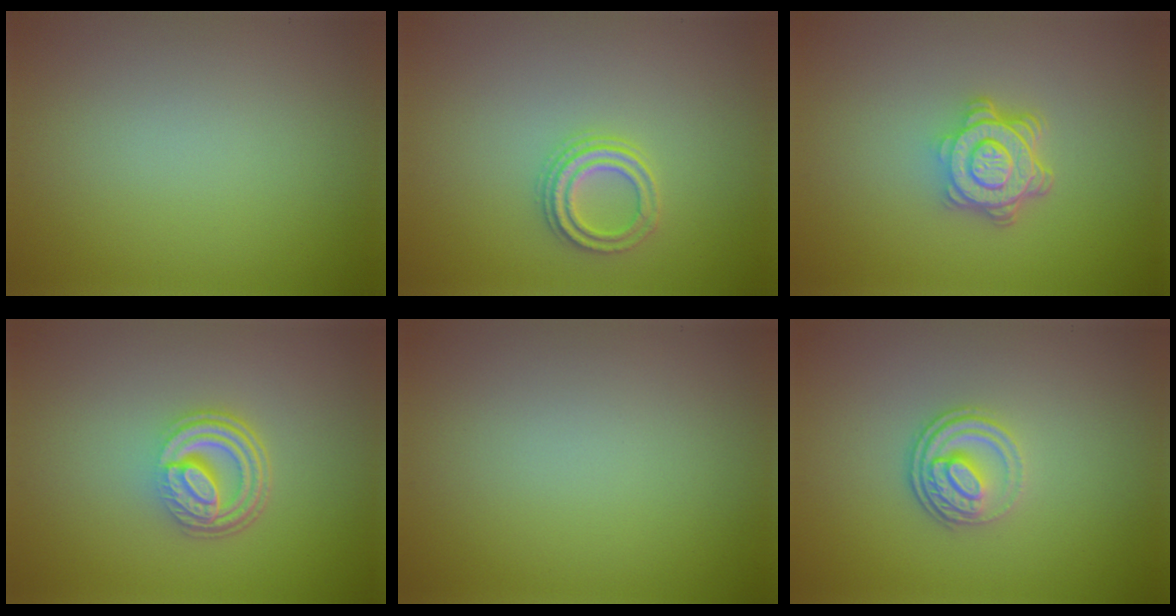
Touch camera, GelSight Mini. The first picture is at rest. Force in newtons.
{"total": 2.3, "press": 2.2, "slide": 0.8}
{"total": 4.6, "press": 3.4, "slide": 3.1}
{"total": 4.9, "press": 3.4, "slide": 3.5}
{"total": 0.0}
{"total": 3.6, "press": 2.7, "slide": 2.3}